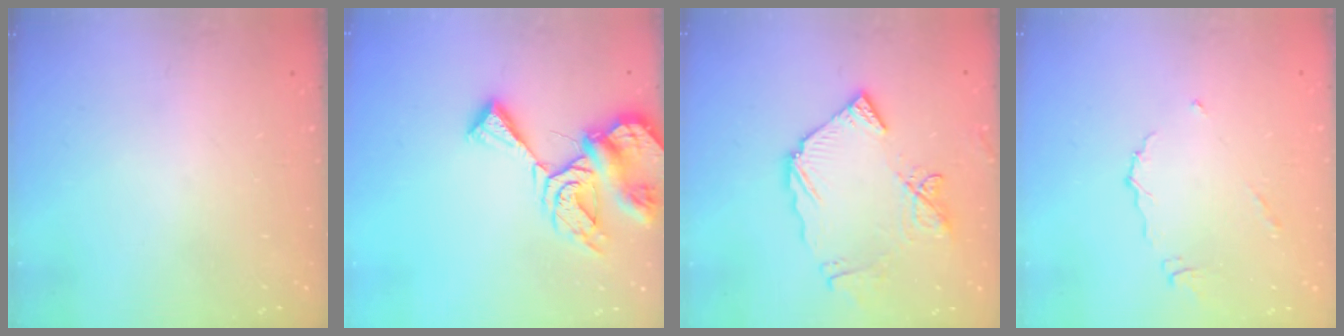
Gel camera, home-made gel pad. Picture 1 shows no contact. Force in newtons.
{"total": 12.5, "press": 12.4, "slide": 1.6}
{"total": 12.9, "press": 12.8, "slide": 1.5}
{"total": 5.5, "press": 5.5, "slide": 0.4}